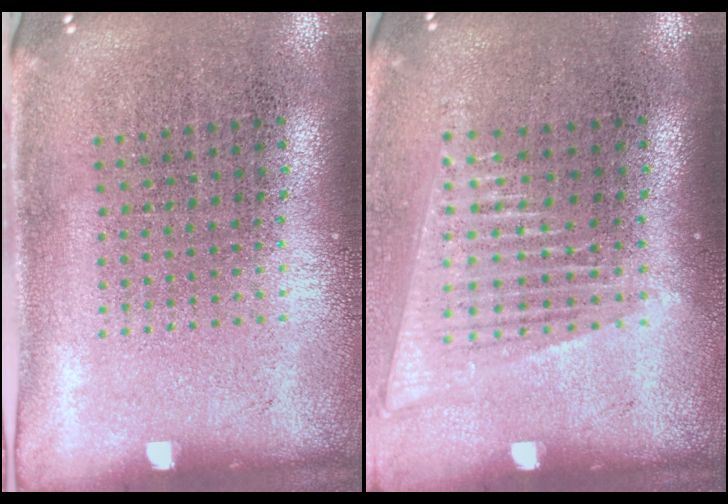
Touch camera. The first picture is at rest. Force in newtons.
{"total": 1.4, "press": 1.3, "slide": 0.6}